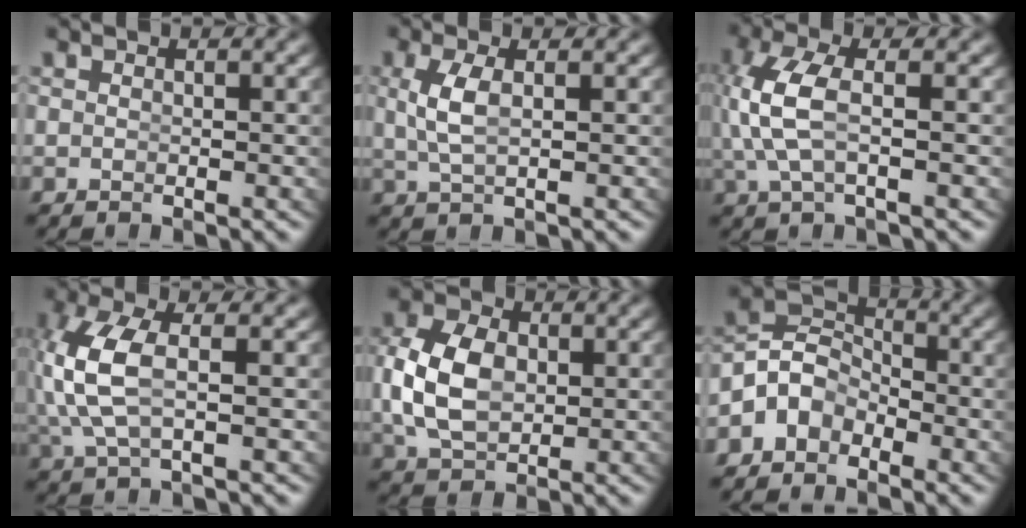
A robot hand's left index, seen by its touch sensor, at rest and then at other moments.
{"total": 2.1, "force": [0.2, 0.2, 2.1], "torque": [-0.049, -0.007, 0.016]}
{"total": 4.7, "force": [0.0, 1.9, 4.3], "torque": [-0.111, -0.009, 0.012]}
{"total": 5.2, "force": [0.2, 2.3, 4.6], "torque": [-0.122, -0.017, 0.020]}
{"total": 6.1, "force": [0.2, 4.3, 4.4], "torque": [-0.105, -0.019, 0.022]}
{"total": 8.1, "force": [-0.6, 7.2, 3.7], "torque": [-0.081, -0.017, -0.020]}